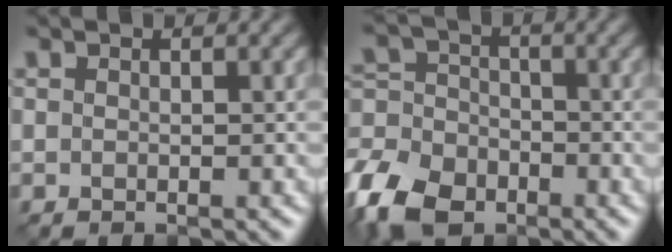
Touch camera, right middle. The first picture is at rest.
{"total": 9.5, "force": [-6.1, 5.8, 4.4], "torque": [-0.106, -0.014, -0.120]}